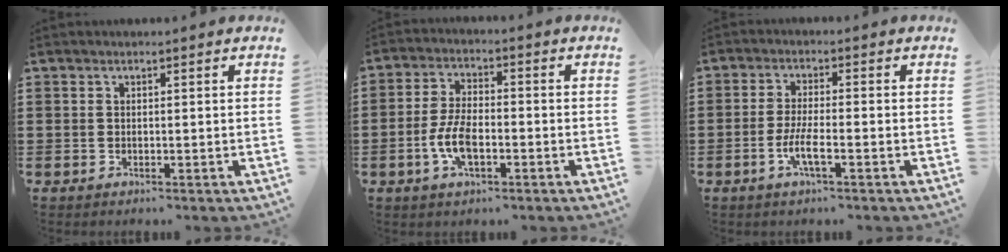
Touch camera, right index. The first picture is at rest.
{"total": 6.6, "force": [-2.1, 3.0, 5.5], "torque": [-0.135, -0.003, -0.047]}
{"total": 4.4, "force": [-1.9, 0.8, 3.9], "torque": [-0.084, -0.005, -0.040]}